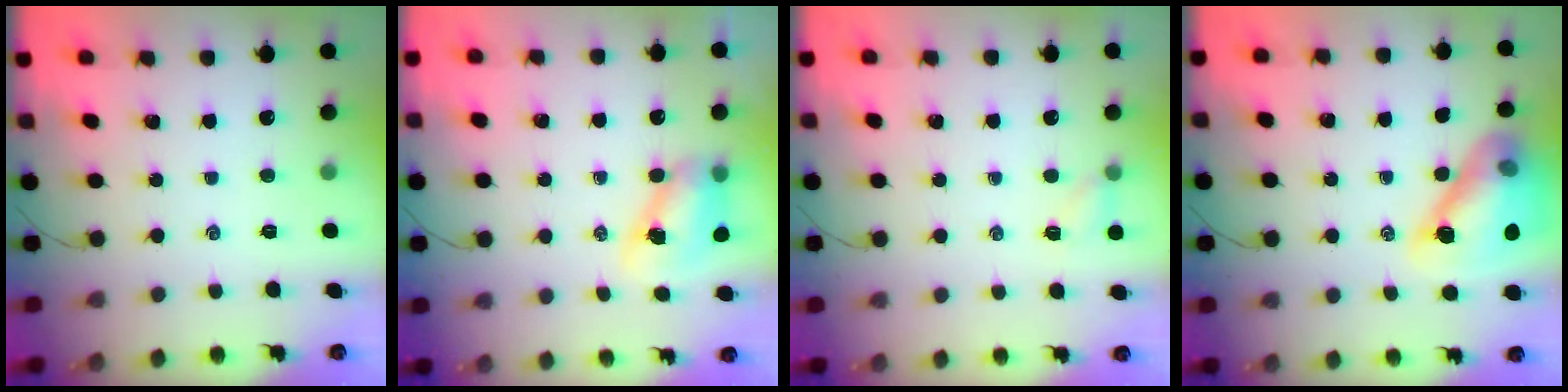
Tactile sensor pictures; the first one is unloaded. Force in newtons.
{"total": 8.6, "press": 8.4, "slide": 1.5}
{"total": 3.9, "press": 3.7, "slide": 1.2}
{"total": 15.4, "press": 15.1, "slide": 2.9}